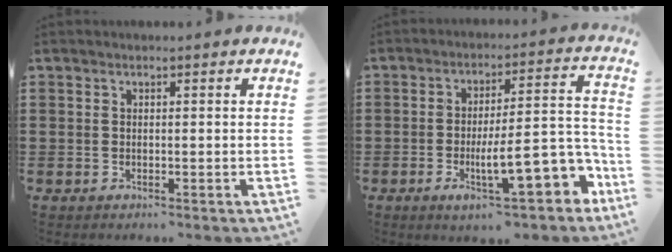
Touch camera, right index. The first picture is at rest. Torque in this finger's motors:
{"motor_torque": [0.54, -0.26, 0.40, 0.19]}